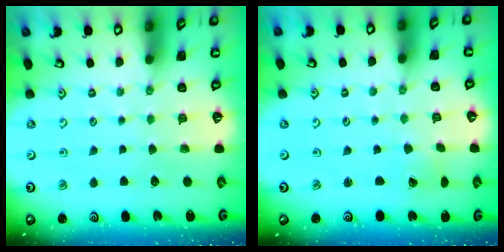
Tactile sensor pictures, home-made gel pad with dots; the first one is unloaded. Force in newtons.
{"total": 0.7, "press": 0.7, "slide": 0.0}